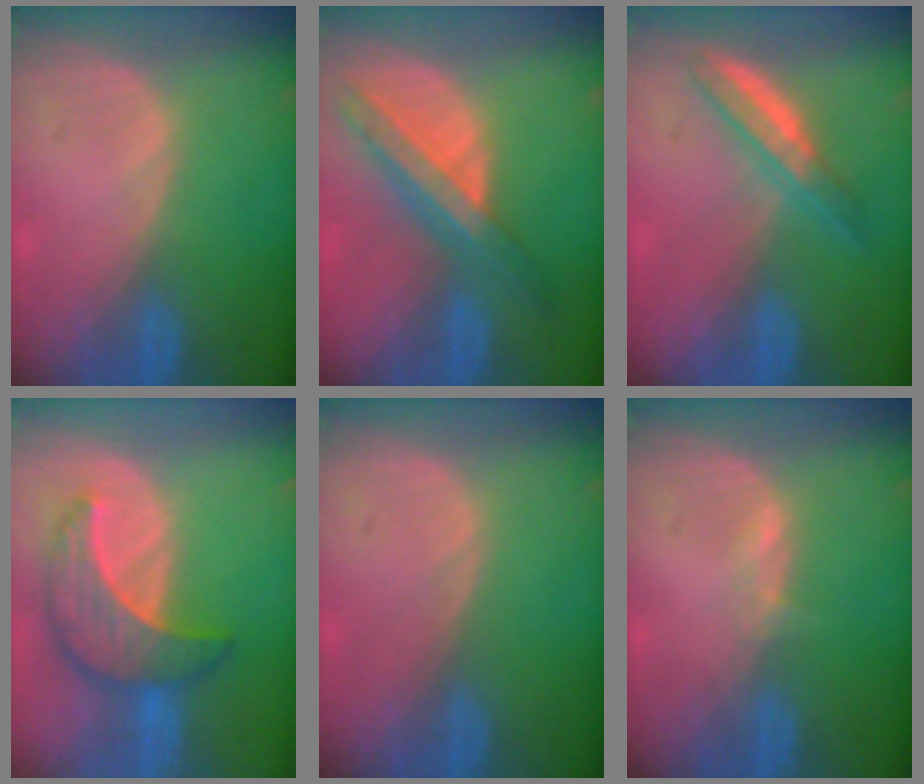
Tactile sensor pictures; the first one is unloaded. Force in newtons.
{"total": 8.5, "press": 7.3, "slide": 4.4}
{"total": 4.6, "press": 4.6, "slide": 0.1}
{"total": 8.5, "press": 8.4, "slide": 0.5}
{"total": 0.0}
{"total": 1.1, "press": 1.1, "slide": 0.3}